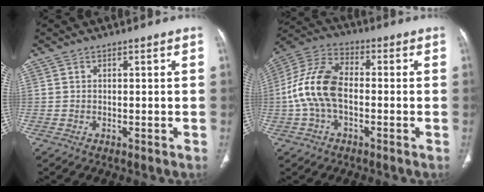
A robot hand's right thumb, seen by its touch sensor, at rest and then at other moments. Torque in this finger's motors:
{"motor_torque": [1.23, 2.09, 1.00, -0.93, 0.18]}